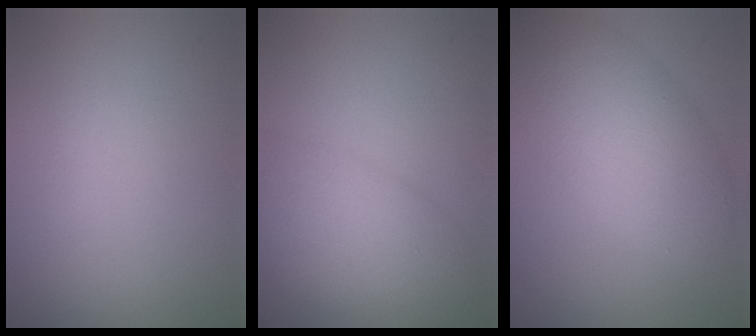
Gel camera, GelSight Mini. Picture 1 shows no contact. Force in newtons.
{"total": 6.9, "press": 6.8, "slide": 0.4}
{"total": 7.6, "press": 7.6, "slide": 0.4}